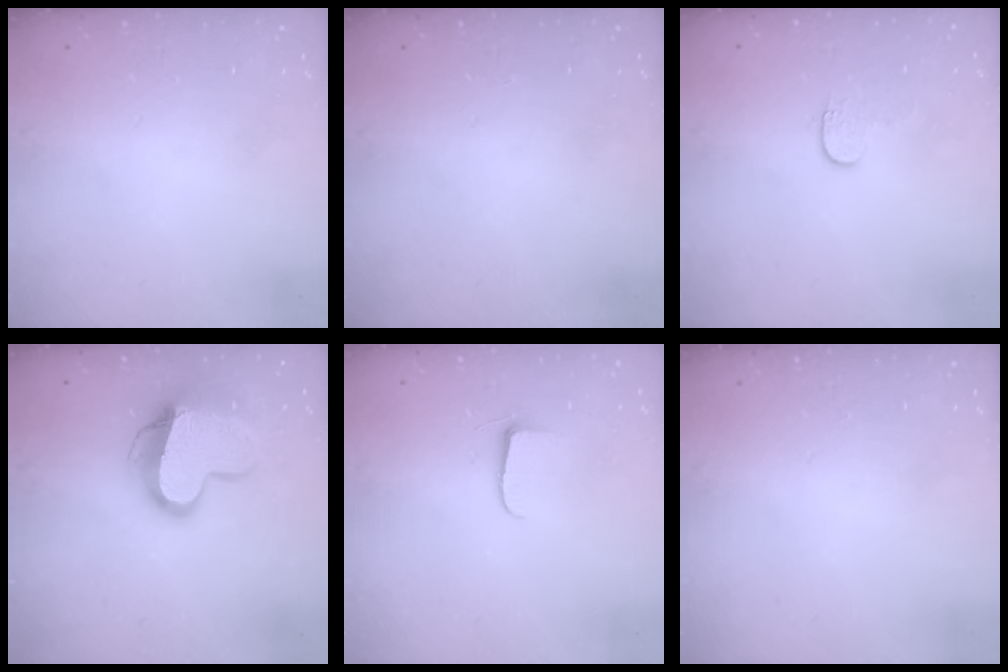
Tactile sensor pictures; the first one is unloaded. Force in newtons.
{"total": 0.0}
{"total": 3.4, "press": 3.4, "slide": 0.4}
{"total": 14.7, "press": 14.6, "slide": 1.3}
{"total": 5.1, "press": 5.1, "slide": 0.5}
{"total": 0.0}